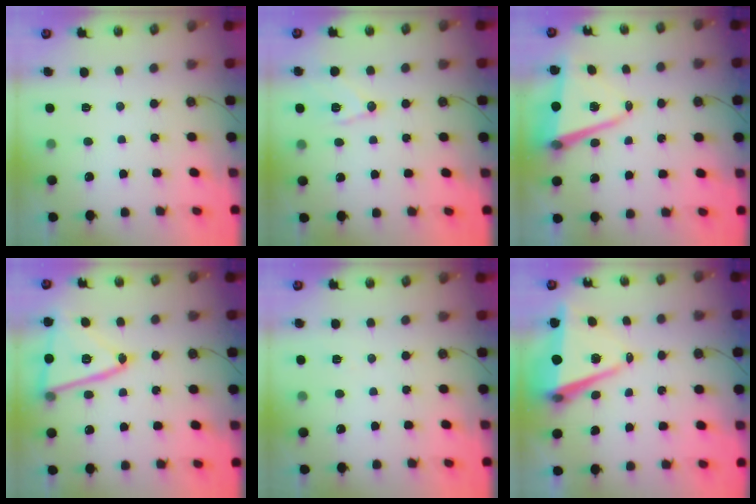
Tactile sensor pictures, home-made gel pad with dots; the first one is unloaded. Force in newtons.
{"total": 10.0, "press": 10.0, "slide": 0.8}
{"total": 9.9, "press": 9.3, "slide": 3.5}
{"total": 19.0, "press": 18.9, "slide": 1.7}
{"total": 2.3, "press": 1.3, "slide": 1.9}
{"total": 8.4, "press": 7.3, "slide": 4.1}